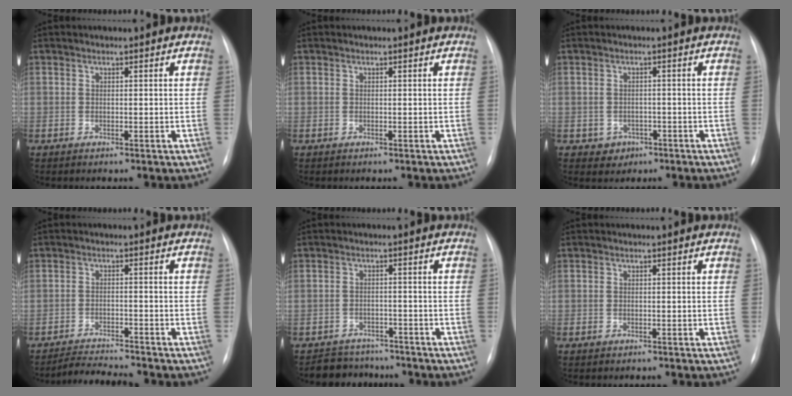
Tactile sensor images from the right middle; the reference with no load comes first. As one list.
[{"total": 0.0}, {"total": 2.6, "force": [-1.2, 2.3, 0.4], "torque": [-0.001, 0.009, -0.010]}, {"total": 5.3, "force": [-5.2, -0.5, 0.9], "torque": [-0.019, -0.012, -0.085]}, {"total": 5.8, "force": [-5.2, 2.5, -0.3], "torque": [0.011, 0.013, -0.074]}, {"total": 0.9, "force": [-0.7, 0.4, 0.4], "torque": [-0.012, -0.001, -0.007]}]